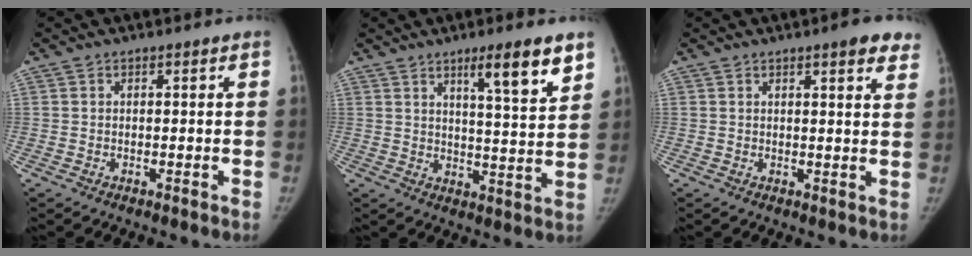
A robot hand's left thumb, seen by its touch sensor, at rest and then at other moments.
{"total": 10.2, "force": [6.2, 1.3, 8.0], "torque": [-0.109, -0.036, 0.095]}
{"total": 6.5, "force": [4.3, 1.4, 4.6], "torque": [-0.037, -0.011, 0.047]}